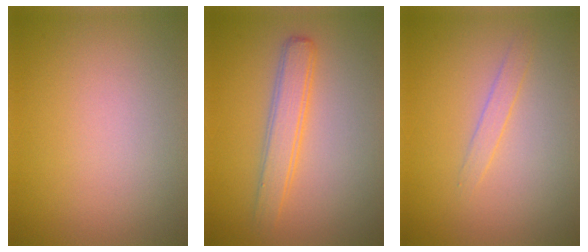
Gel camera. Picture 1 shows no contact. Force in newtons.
{"total": 2.9, "press": 2.9, "slide": 0.1}
{"total": 1.2, "press": 1.2, "slide": 0.1}